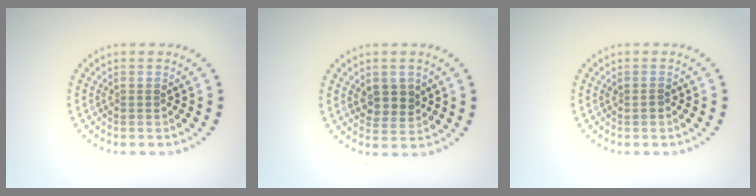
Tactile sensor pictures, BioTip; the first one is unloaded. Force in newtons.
{"total": 2.7, "press": 2.5, "slide": 0.9}
{"total": 0.7, "press": 0.7, "slide": 0.0}